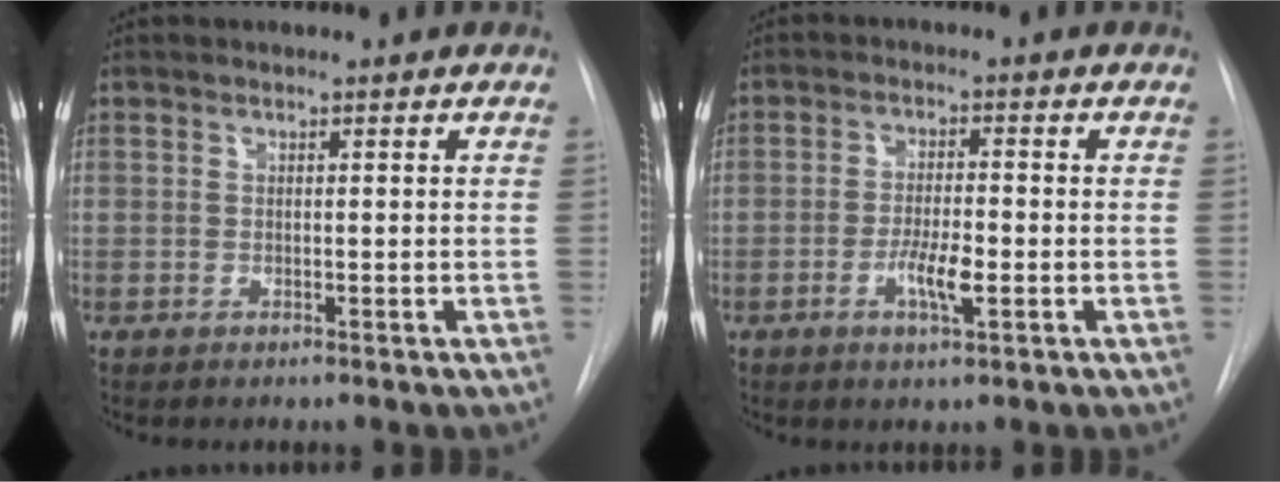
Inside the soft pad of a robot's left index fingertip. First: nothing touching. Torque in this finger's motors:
{"motor_torque": [0.84, 0.30, 0.15, 0.04]}